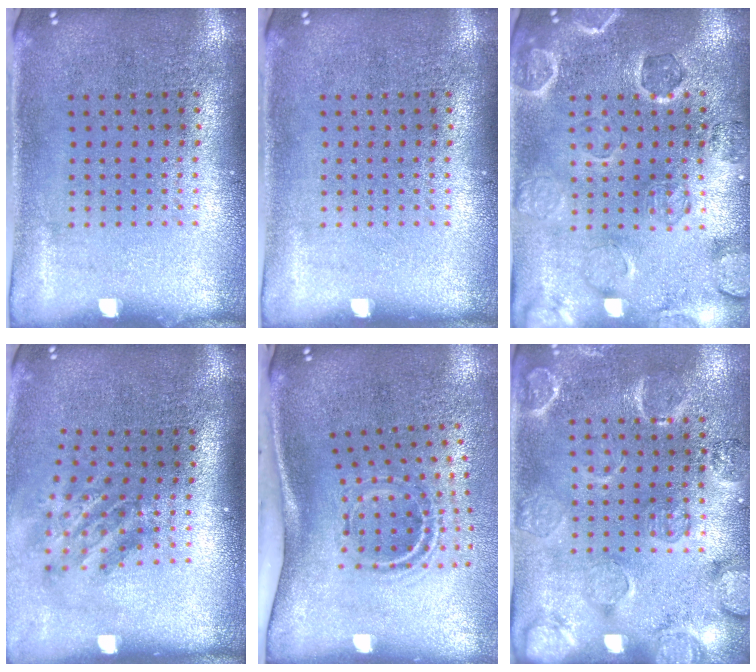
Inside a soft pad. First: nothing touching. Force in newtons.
{"total": 0.0}
{"total": 0.7, "press": 0.7, "slide": 0.4}
{"total": 1.9, "press": 1.2, "slide": 1.4}
{"total": 2.1, "press": 1.2, "slide": 1.8}
{"total": 2.5, "press": 2.2, "slide": 1.3}